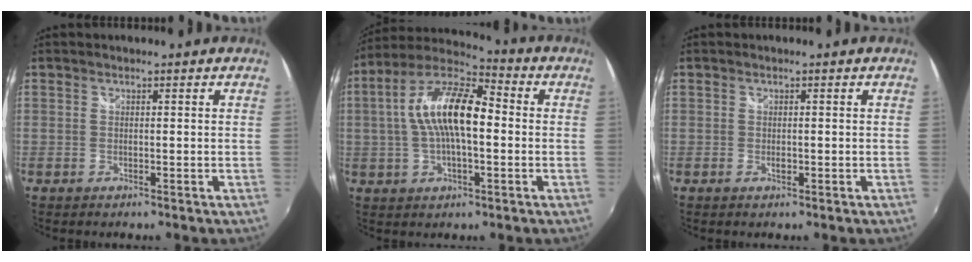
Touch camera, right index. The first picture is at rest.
{"total": 14.8, "force": [0.4, 6.0, 13.5], "torque": [-0.253, 0.020, -0.003]}
{"total": 0.8, "force": [-0.3, 0.6, 0.5], "torque": [-0.008, -0.001, -0.006]}